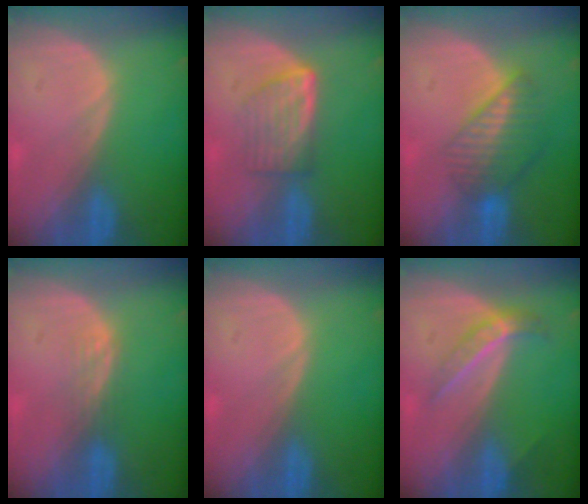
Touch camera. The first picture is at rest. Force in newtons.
{"total": 5.8, "press": 5.2, "slide": 2.4}
{"total": 7.0, "press": 6.0, "slide": 3.5}
{"total": 1.9, "press": 1.9, "slide": 0.3}
{"total": 0.0}
{"total": 4.5, "press": 4.0, "slide": 2.2}